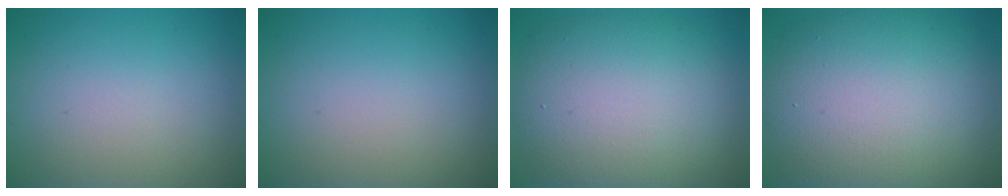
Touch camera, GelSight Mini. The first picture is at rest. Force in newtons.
{"total": 0.0}
{"total": 11.0, "press": 11.0, "slide": 0.2}
{"total": 12.8, "press": 12.7, "slide": 1.1}